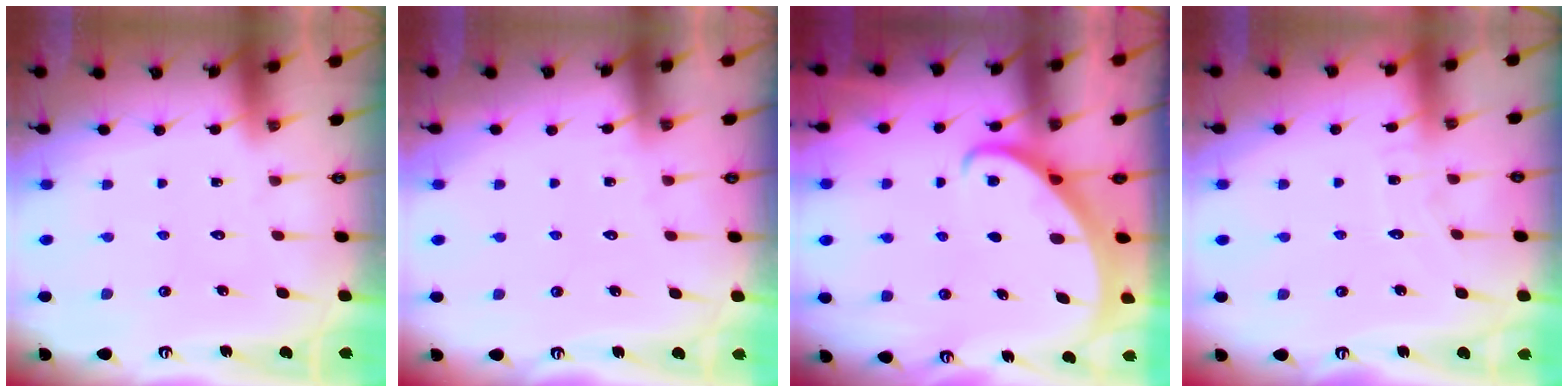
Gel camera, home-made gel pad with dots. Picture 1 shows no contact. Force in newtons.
{"total": 1.5, "press": 1.5, "slide": 0.3}
{"total": 2.5, "press": 2.4, "slide": 0.3}
{"total": 4.5, "press": 4.5, "slide": 0.6}